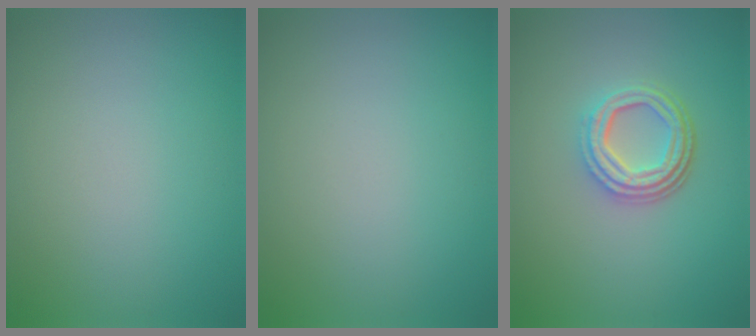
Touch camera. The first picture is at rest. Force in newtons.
{"total": 0.0}
{"total": 4.4, "press": 3.2, "slide": 3.0}